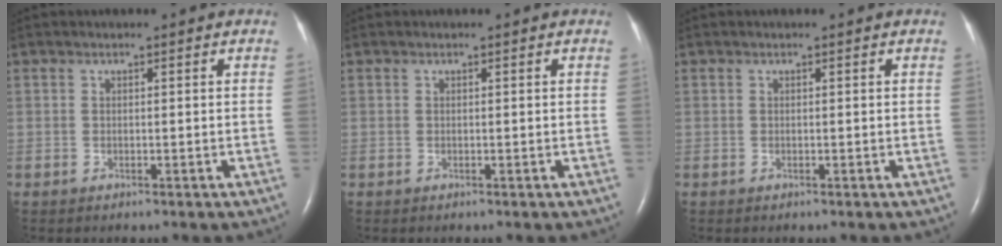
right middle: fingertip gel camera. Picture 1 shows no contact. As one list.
[{"total": 0.0}, {"total": 0.0}]